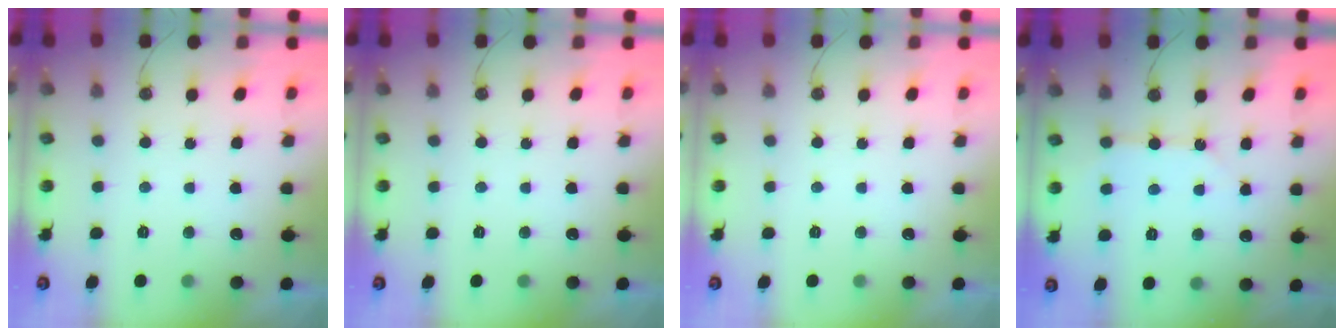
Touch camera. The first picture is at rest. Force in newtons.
{"total": 0.0}
{"total": 0.0}
{"total": 4.6, "press": 4.5, "slide": 0.4}